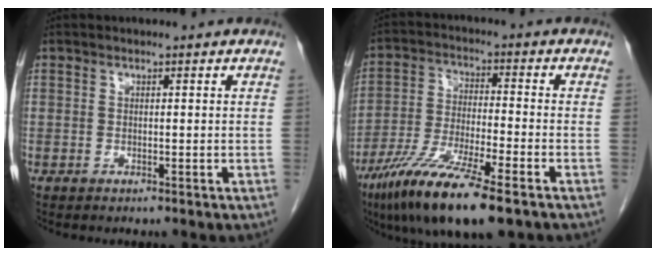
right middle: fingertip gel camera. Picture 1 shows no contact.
{"total": 13.7, "force": [-8.7, 1.4, 10.4], "torque": [-0.206, -0.036, -0.158]}